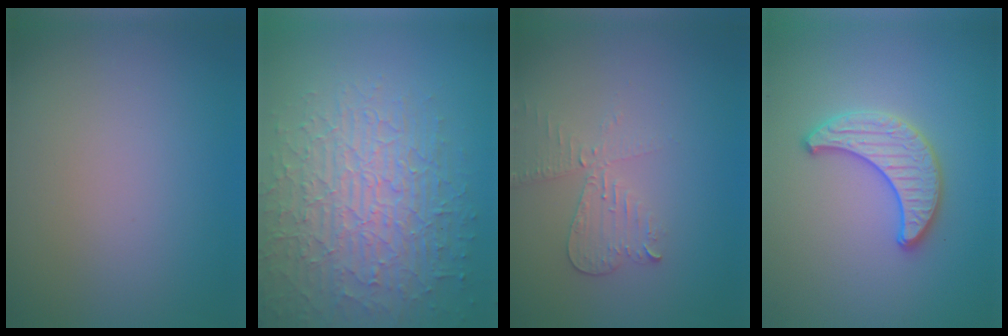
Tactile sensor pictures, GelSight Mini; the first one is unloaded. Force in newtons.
{"total": 8.4, "press": 6.0, "slide": 5.8}
{"total": 2.8, "press": 2.6, "slide": 0.9}
{"total": 2.7, "press": 2.7, "slide": 0.1}